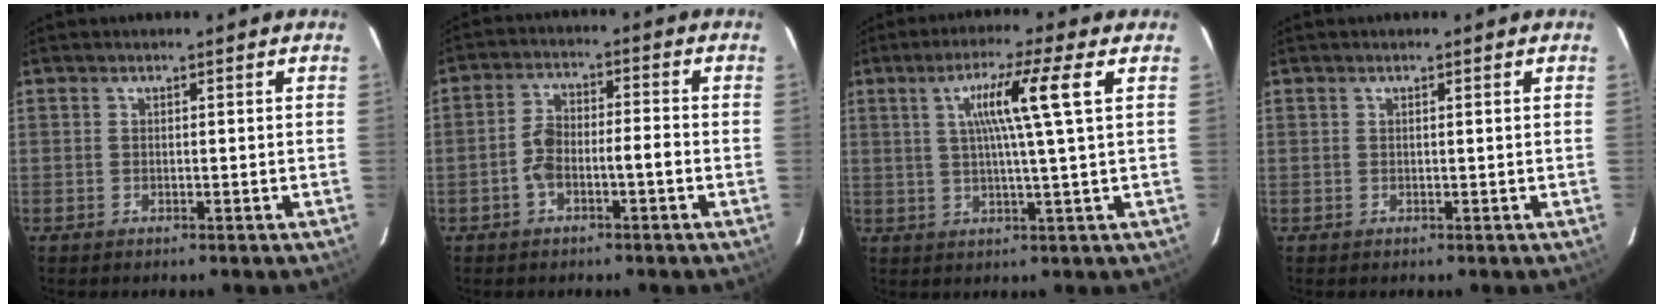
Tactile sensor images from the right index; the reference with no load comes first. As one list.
[{"total": 5.7, "force": [-2.0, 1.9, 5.0], "torque": [-0.102, 0.027, -0.034]}, {"total": 8.9, "force": [2.5, -1.4, 8.4], "torque": [-0.147, 0.009, 0.045]}, {"total": 0.0}]